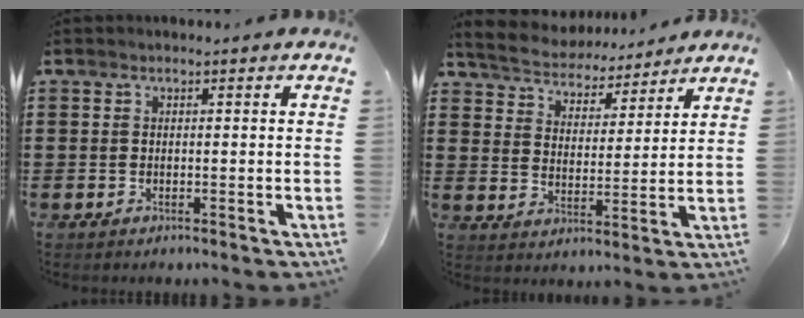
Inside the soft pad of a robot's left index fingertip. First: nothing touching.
{"total": 4.8, "force": [4.8, 0.5, 0.1], "torque": [-0.031, -0.033, 0.079]}